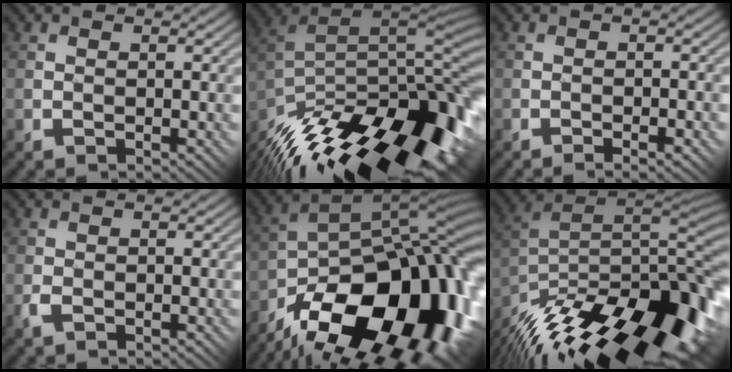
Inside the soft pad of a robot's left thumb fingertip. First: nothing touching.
{"total": 15.3, "force": [-9.6, 4.8, 10.9], "torque": [-0.206, -0.002, -0.162]}
{"total": 2.7, "force": [-1.7, 1.0, 1.9], "torque": [-0.020, 0.006, -0.021]}
{"total": 1.3, "force": [-0.6, 0.9, 0.6], "torque": [-0.019, -0.003, -0.019]}
{"total": 19.6, "force": [-11.7, 9.1, 12.9], "torque": [-0.191, -0.011, -0.181]}
{"total": 17.0, "force": [-10.6, 5.8, 11.9], "torque": [-0.214, 0.013, -0.171]}